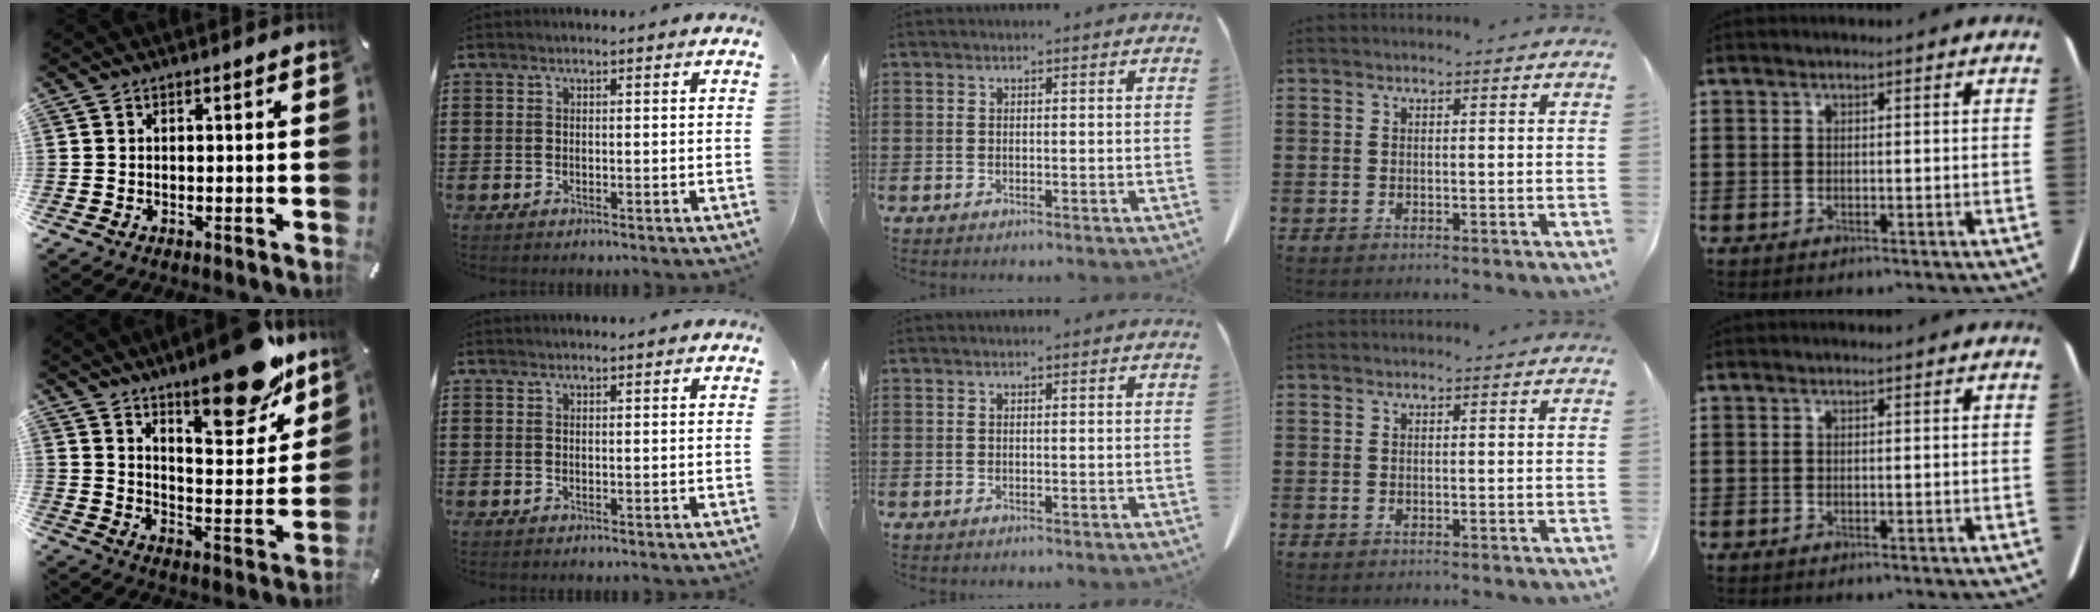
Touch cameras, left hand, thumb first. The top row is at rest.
{"thumb": {"total": 19.1, "force": [15.1, 6.1, 10.1], "torque": [-0.130, -0.116, 0.250]}}